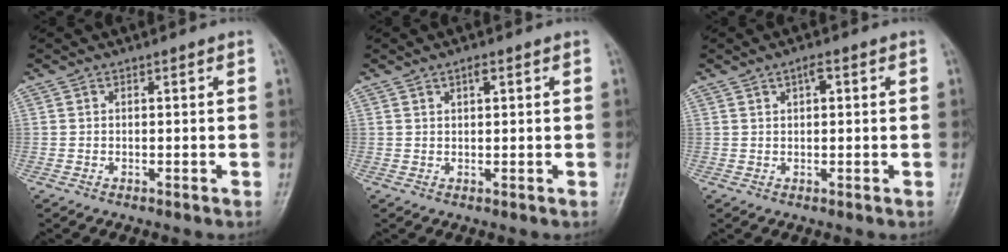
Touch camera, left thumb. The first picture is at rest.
{"total": 1.7, "force": [0.9, 0.7, 1.3], "torque": [-0.018, -0.002, 0.013]}
{"total": 2.1, "force": [0.8, 0.9, 1.7], "torque": [-0.026, 0.001, 0.013]}